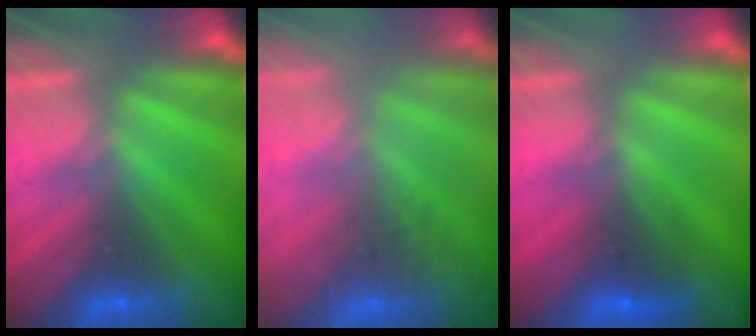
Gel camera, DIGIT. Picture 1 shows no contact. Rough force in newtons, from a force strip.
{"total": 7.7}
{"total": 2.7}